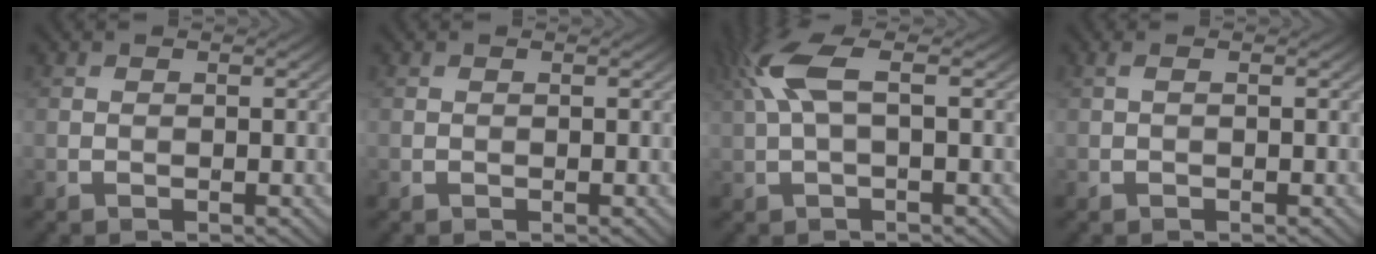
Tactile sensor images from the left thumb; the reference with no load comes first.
{"total": 0.0}
{"total": 6.1, "force": [1.6, 1.8, 5.6], "torque": [-0.142, 0.018, 0.026]}
{"total": 0.6, "force": [0.0, 0.1, 0.6], "torque": [-0.014, 0.003, 0.000]}